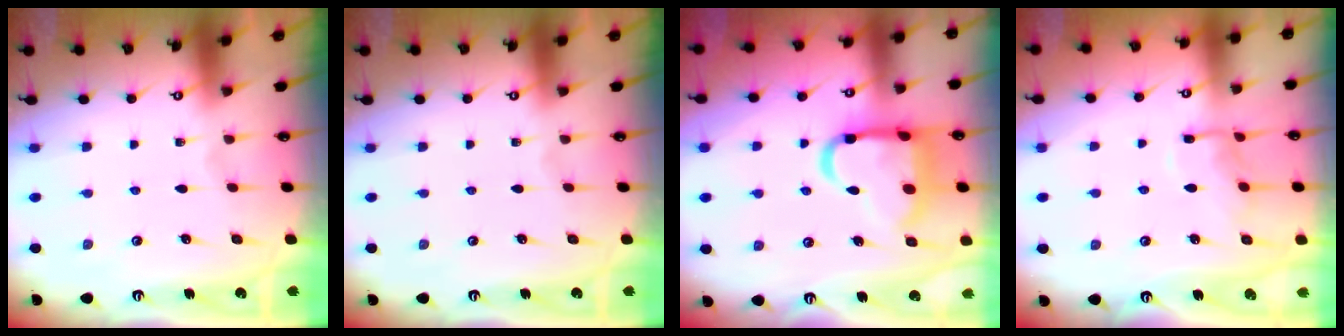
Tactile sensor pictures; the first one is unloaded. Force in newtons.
{"total": 0.0}
{"total": 17.3, "press": 17.2, "slide": 1.8}
{"total": 7.9, "press": 7.9, "slide": 0.5}